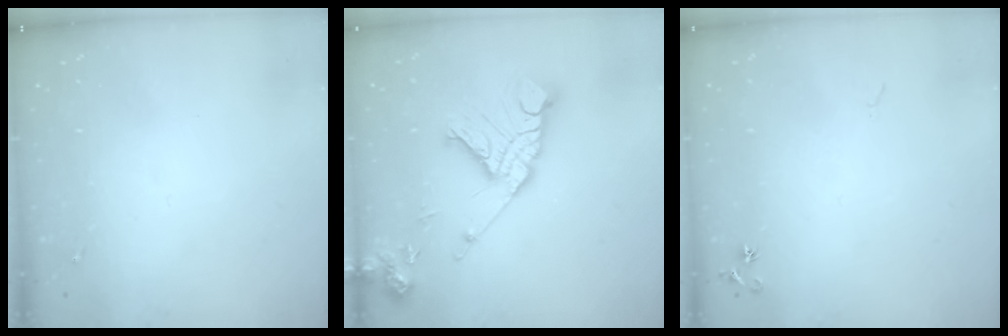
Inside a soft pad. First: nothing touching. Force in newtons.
{"total": 18.0, "press": 17.9, "slide": 2.5}
{"total": 6.7, "press": 6.6, "slide": 1.0}